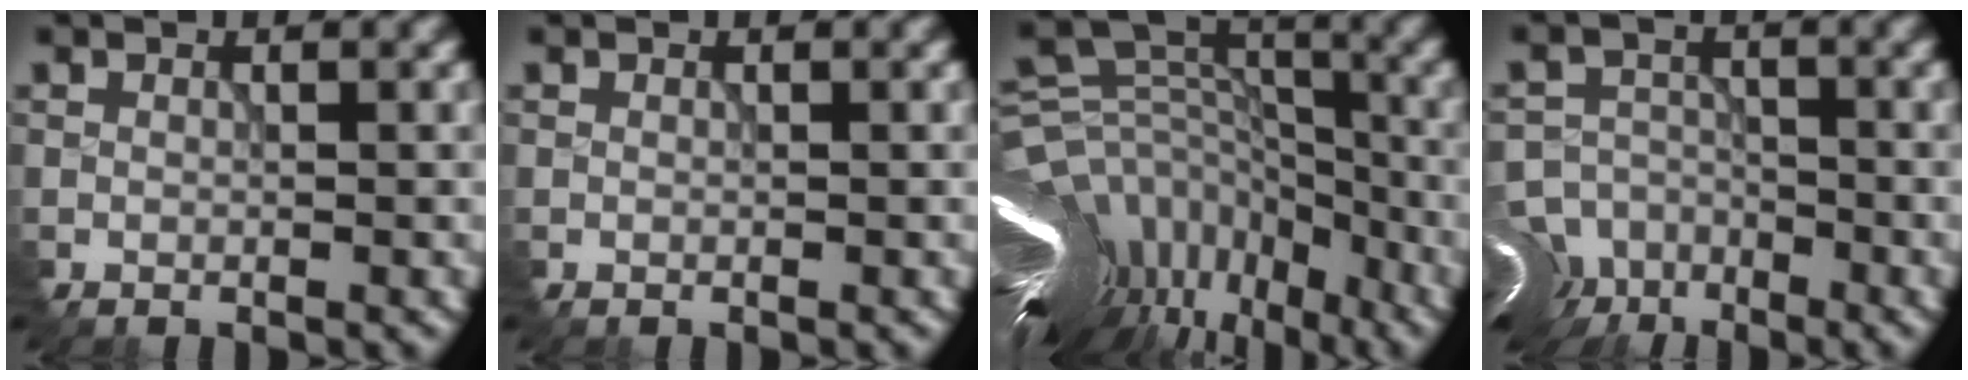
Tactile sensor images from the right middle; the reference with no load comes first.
{"total": 0.0}
{"total": 14.7, "force": [-9.1, 7.9, 8.4], "torque": [-0.159, 0.025, -0.097]}
{"total": 10.2, "force": [-7.3, 6.0, 3.8], "torque": [-0.067, -0.023, -0.115]}